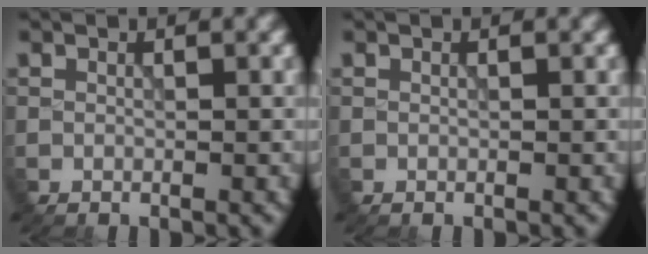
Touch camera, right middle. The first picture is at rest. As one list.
[{"total": 0.0}]